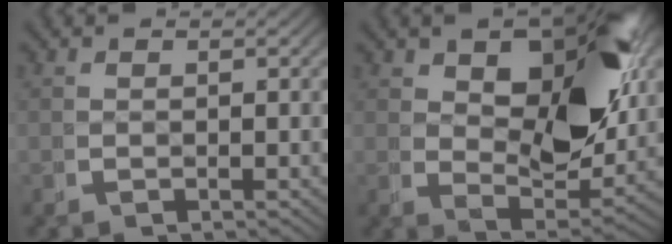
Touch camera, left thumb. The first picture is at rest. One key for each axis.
{"total": 11.4, "fx": 2.7, "fy": 5.7, "fz": 9.4, "tx": -0.140, "ty": -0.032, "tz": 0.060}